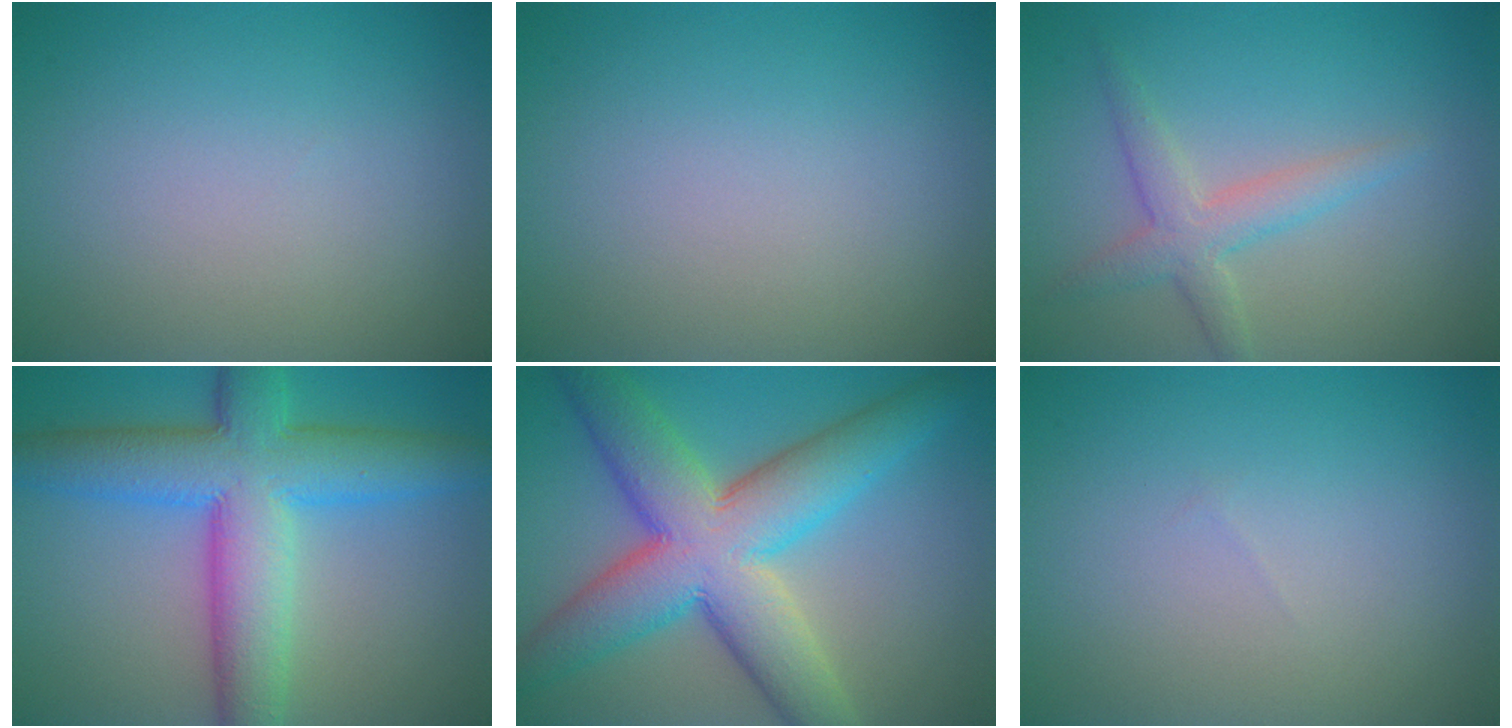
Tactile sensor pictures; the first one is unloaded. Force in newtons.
{"total": 0.0}
{"total": 2.9, "press": 2.9, "slide": 0.1}
{"total": 10.0, "press": 10.0, "slide": 0.1}
{"total": 11.1, "press": 11.1, "slide": 0.5}
{"total": 0.0}